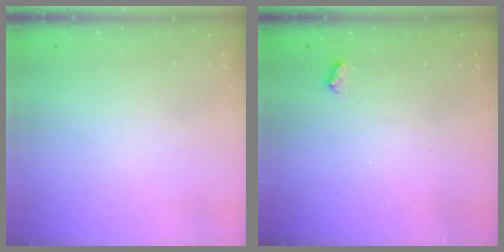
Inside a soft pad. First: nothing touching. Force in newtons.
{"total": 3.1, "press": 3.0, "slide": 0.4}